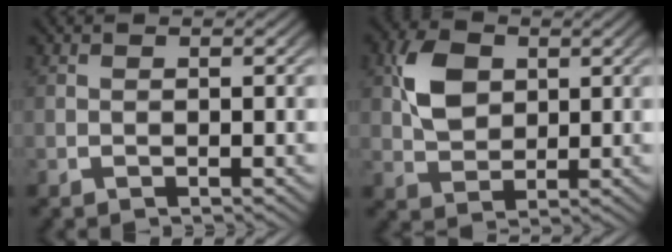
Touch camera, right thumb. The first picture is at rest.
{"total": 5.5, "force": [1.5, 3.7, 3.7], "torque": [-0.081, -0.013, 0.038]}